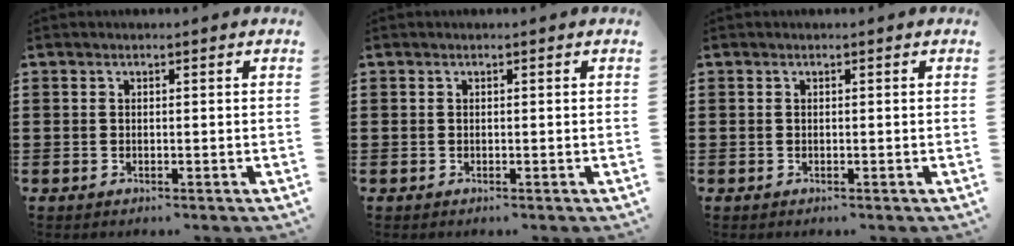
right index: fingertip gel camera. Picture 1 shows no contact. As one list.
[{"total": 0.0}, {"total": 0.0}]